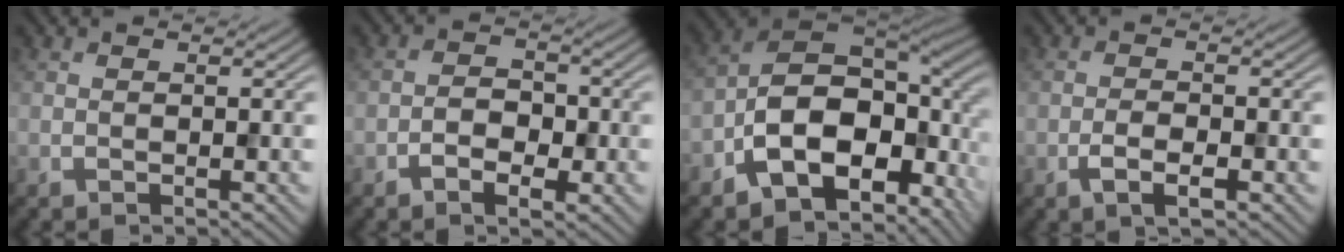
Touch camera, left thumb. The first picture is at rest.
{"total": 3.6, "force": [-1.7, 2.2, 2.3], "torque": [-0.035, 0.006, -0.034]}
{"total": 15.7, "force": [-5.1, 9.5, 11.5], "torque": [-0.204, -0.023, -0.084]}
{"total": 3.0, "force": [-1.4, 1.2, 2.3], "torque": [-0.049, -0.001, -0.030]}